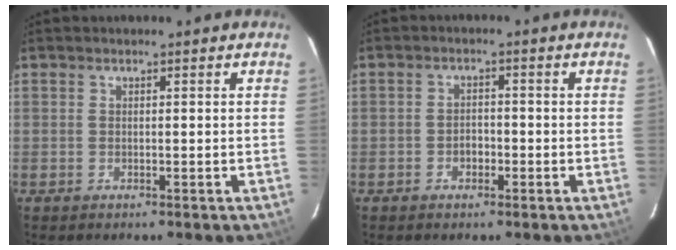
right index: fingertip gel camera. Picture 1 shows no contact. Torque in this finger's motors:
{"motor_torque": [-0.04, 0.03, -0.01, 0.00]}